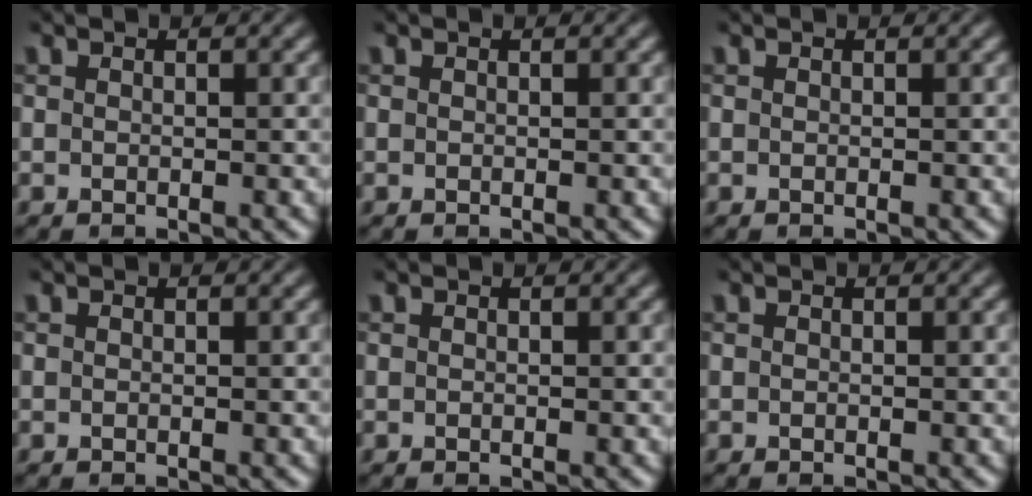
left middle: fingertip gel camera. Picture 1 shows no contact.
{"total": 0.0}
{"total": 0.0}
{"total": 0.0}
{"total": 0.0}
{"total": 0.0}